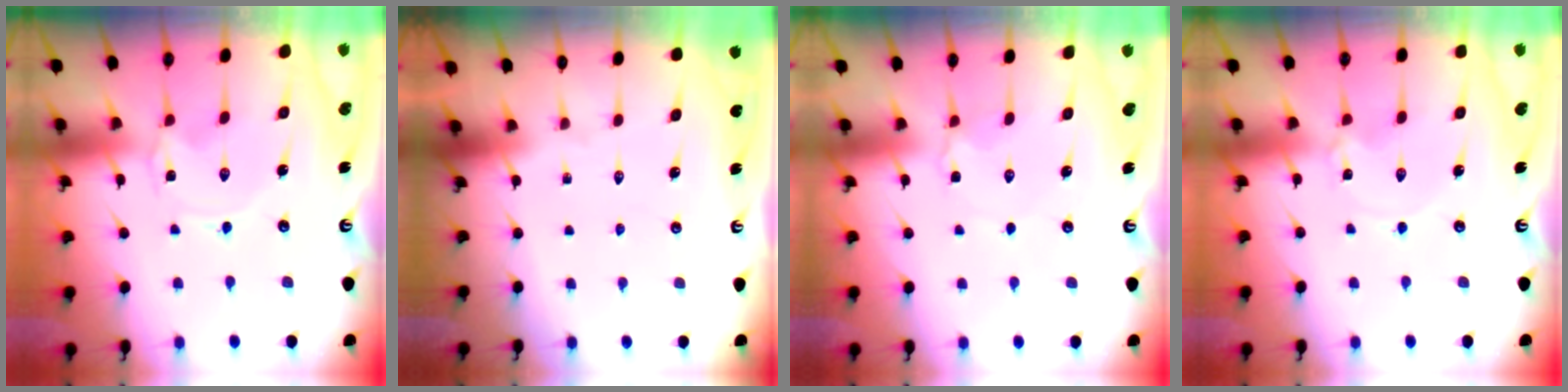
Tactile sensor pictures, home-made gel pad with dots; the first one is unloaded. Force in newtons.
{"total": 0.0}
{"total": 3.8, "press": 3.8, "slide": 0.5}
{"total": 1.1, "press": 1.0, "slide": 0.1}